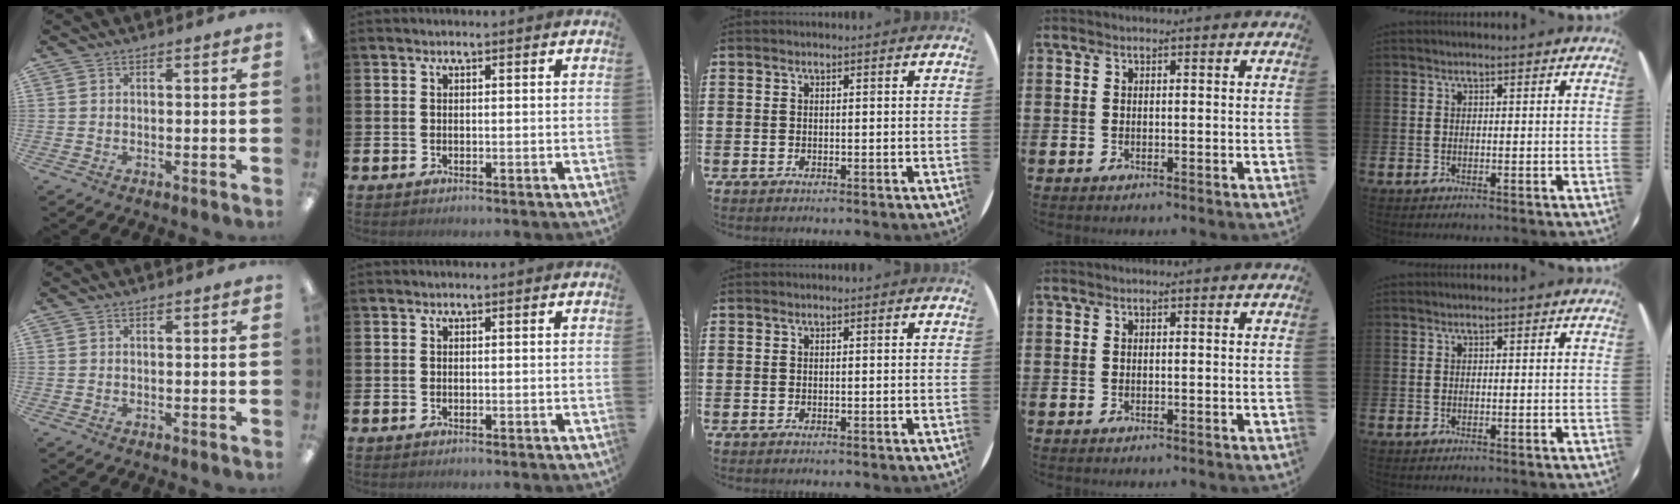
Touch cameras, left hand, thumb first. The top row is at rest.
{}